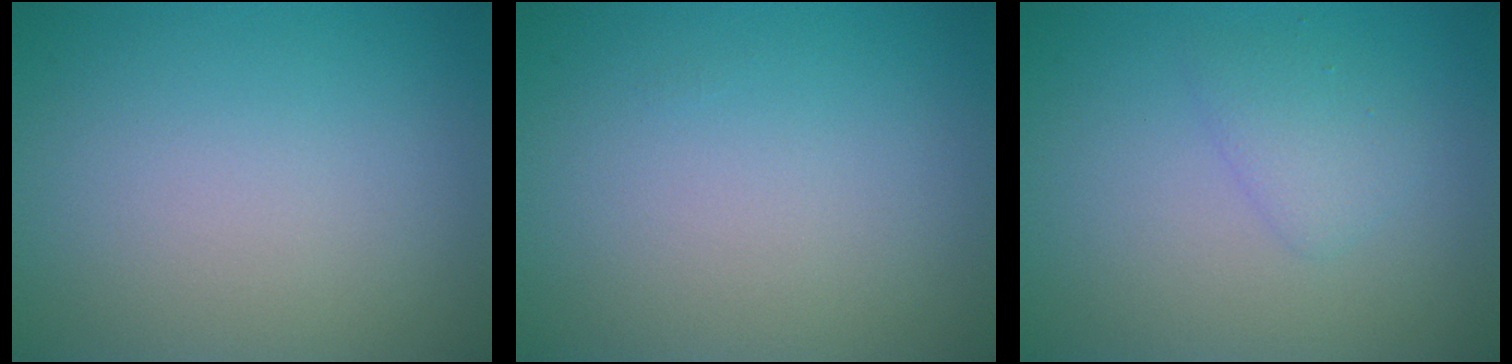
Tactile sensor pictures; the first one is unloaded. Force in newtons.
{"total": 0.0}
{"total": 1.7, "press": 1.7, "slide": 0.1}